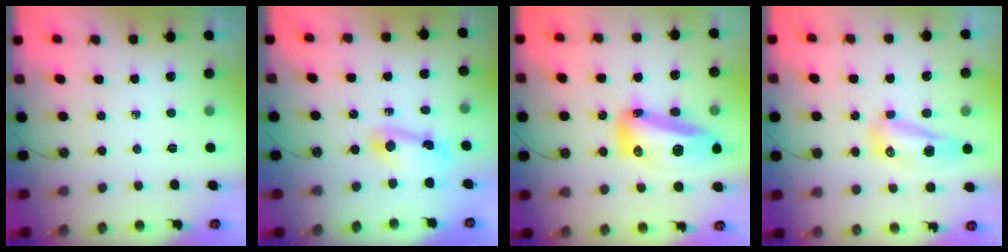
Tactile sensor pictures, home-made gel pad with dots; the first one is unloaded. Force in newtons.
{"total": 10.0, "press": 6.9, "slide": 7.3}
{"total": 19.9, "press": 18.4, "slide": 7.7}
{"total": 10.7, "press": 9.8, "slide": 4.3}